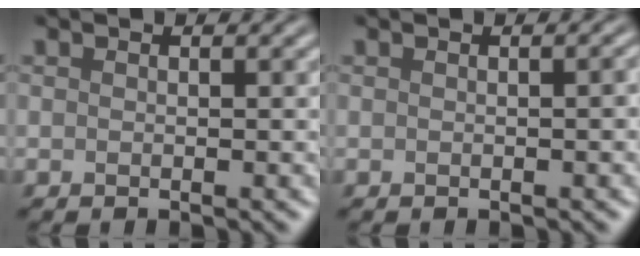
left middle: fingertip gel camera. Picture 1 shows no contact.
{"total": 1.3, "force": [-0.1, 0.4, 1.3], "torque": [-0.012, 0.005, -0.001]}